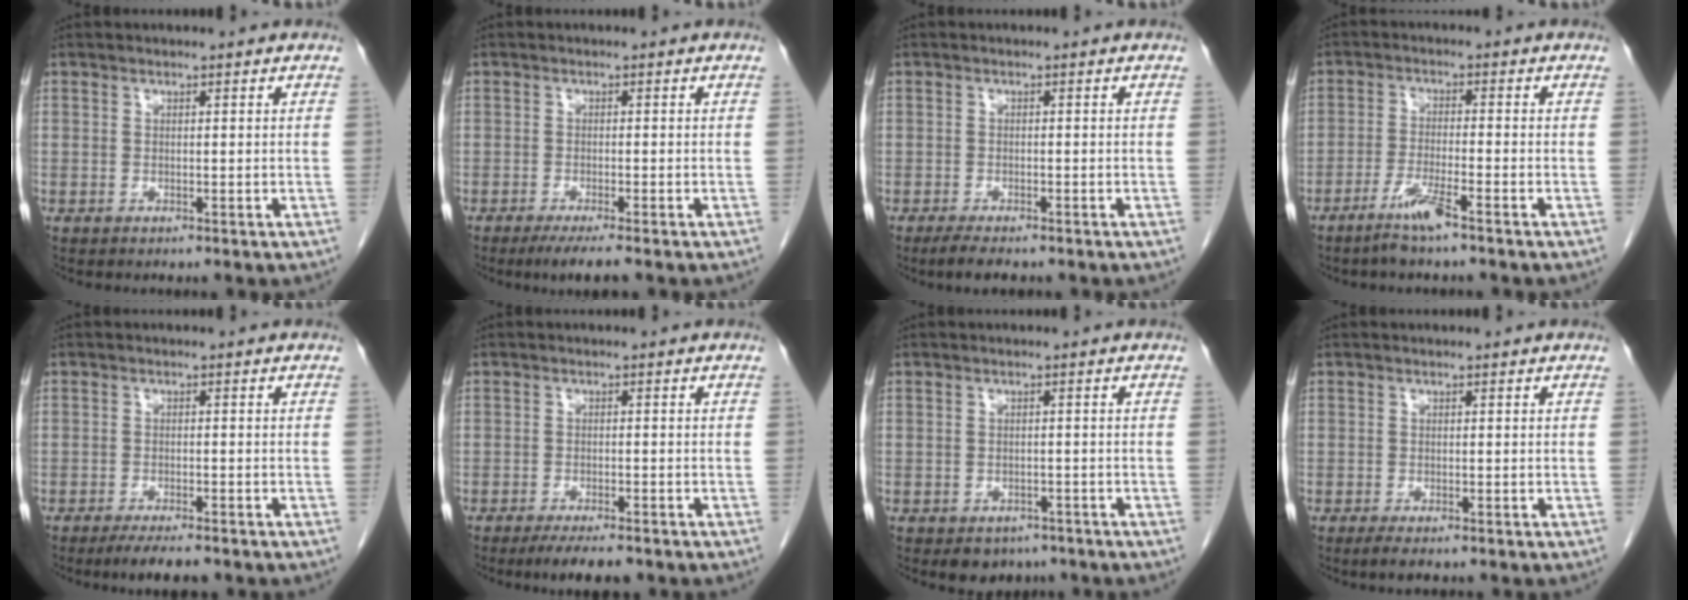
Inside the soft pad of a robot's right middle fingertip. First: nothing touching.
{"total": 4.1, "force": [-3.0, 0.0, 2.8], "torque": [-0.044, -0.011, -0.050]}
{"total": 3.4, "force": [-2.6, 0.8, 1.9], "torque": [-0.039, -0.009, -0.040]}
{"total": 4.6, "force": [-3.2, -0.3, 3.2], "torque": [-0.066, -0.008, -0.066]}
{"total": 4.9, "force": [-3.9, 0.8, 2.9], "torque": [-0.045, -0.009, -0.060]}
{"total": 5.5, "force": [-4.3, 1.1, 3.2], "torque": [-0.047, -0.009, -0.064]}
{"total": 3.9, "force": [-2.9, 2.5, 1.0], "torque": [-0.008, 0.004, -0.034]}
{"total": 1.7, "force": [-1.2, 0.4, 1.2], "torque": [-0.028, -0.006, -0.020]}